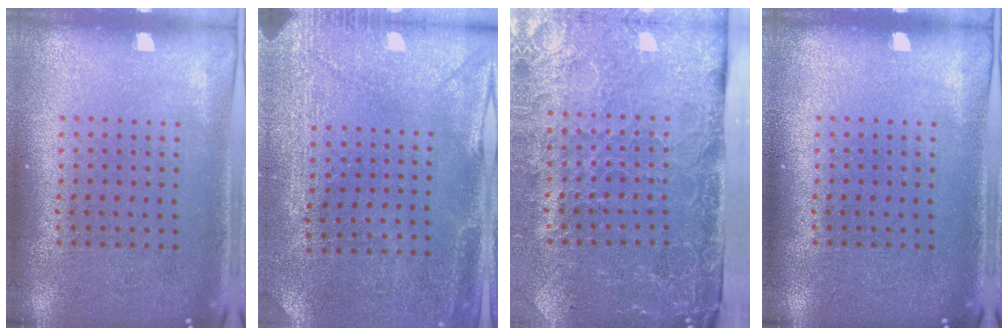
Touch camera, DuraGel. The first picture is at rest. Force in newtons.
{"total": 2.9, "press": 2.7, "slide": 1.0}
{"total": 4.6, "press": 3.6, "slide": 2.9}
{"total": 0.0}